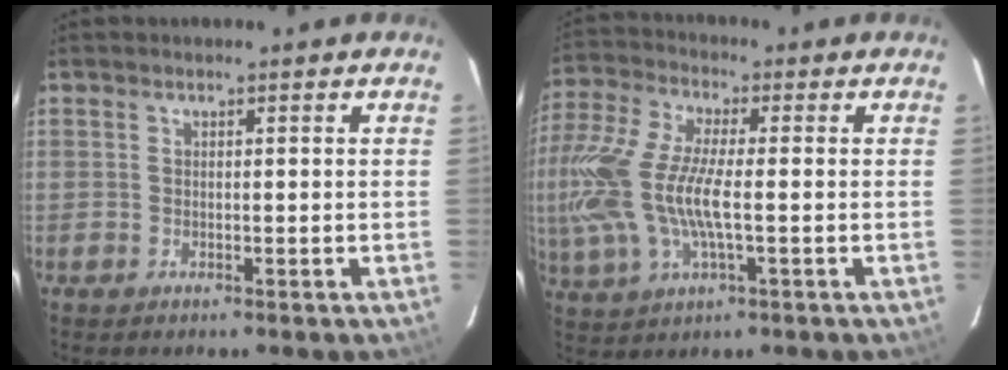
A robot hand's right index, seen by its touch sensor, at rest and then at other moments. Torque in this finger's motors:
{"motor_torque": [1.92, -0.22, 1.05, 0.21]}